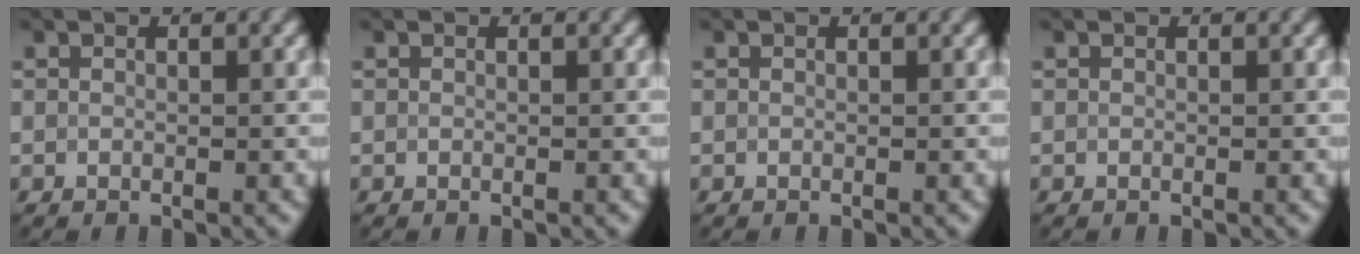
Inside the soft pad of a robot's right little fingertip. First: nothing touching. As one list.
[{"total": 0.0}, {"total": 0.0}, {"total": 0.0}]